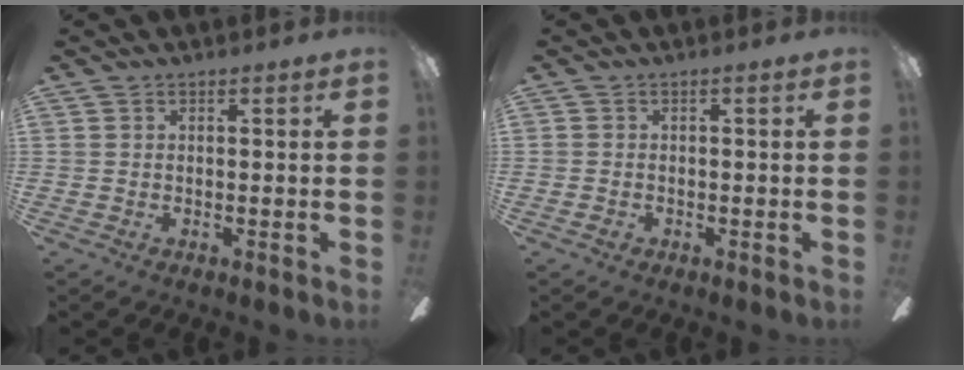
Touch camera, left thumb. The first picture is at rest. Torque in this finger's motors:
{"motor_torque": [0.00, 0.23, 0.08, 0.17, 0.00]}